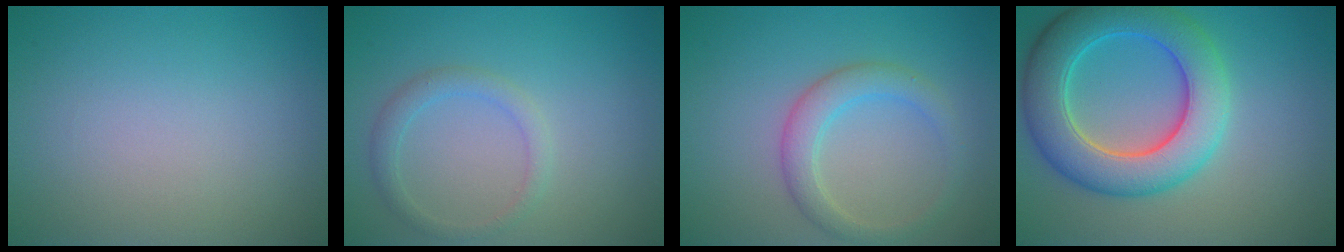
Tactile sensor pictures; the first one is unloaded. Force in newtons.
{"total": 1.8, "press": 1.8, "slide": 0.2}
{"total": 3.0, "press": 3.0, "slide": 0.1}
{"total": 8.2, "press": 8.2, "slide": 0.6}